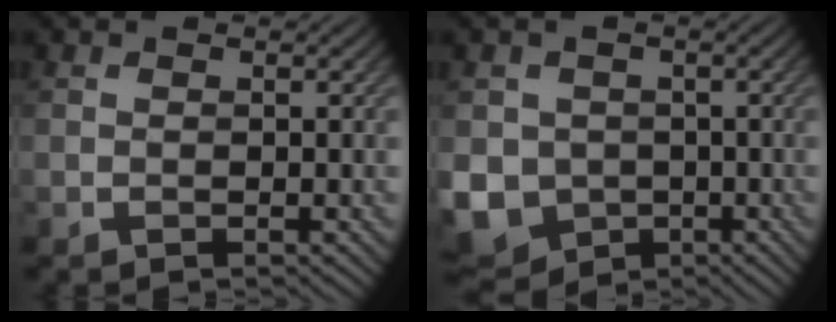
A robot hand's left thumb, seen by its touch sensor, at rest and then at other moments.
{"total": 8.1, "force": [-1.7, 7.1, 3.5], "torque": [-0.100, -0.032, -0.039]}